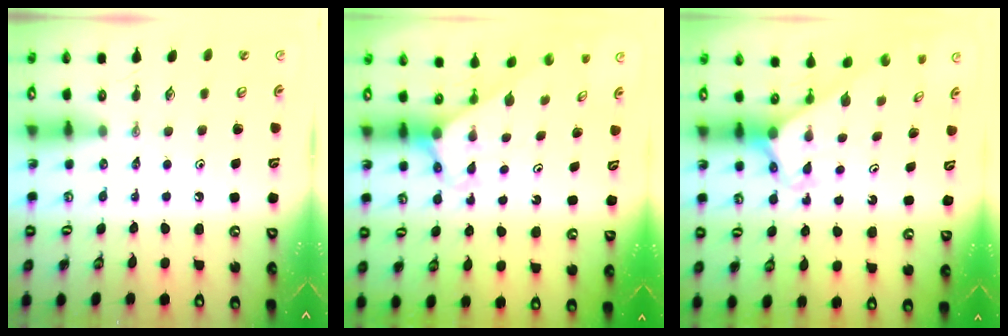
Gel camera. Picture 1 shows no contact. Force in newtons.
{"total": 2.6, "press": 2.6, "slide": 0.2}
{"total": 2.6, "press": 2.6, "slide": 0.1}